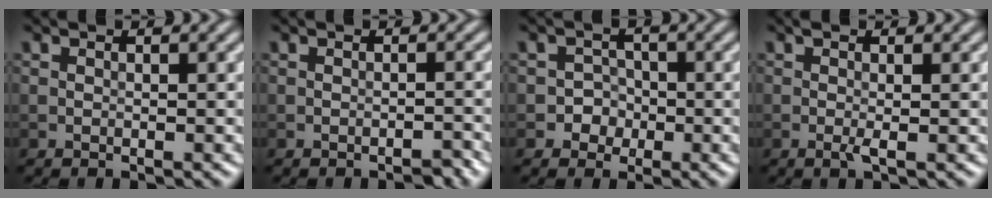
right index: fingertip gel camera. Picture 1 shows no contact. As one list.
[{"total": 1.1, "force": [-1.0, 0.1, 0.4], "torque": [-0.002, 0.004, -0.015]}, {"total": 2.0, "force": [-0.7, 1.9, 0.3], "torque": [0.017, 0.007, -0.020]}, {"total": 1.2, "force": [-0.1, 0.1, 1.2], "torque": [-0.025, -0.001, -0.003]}]